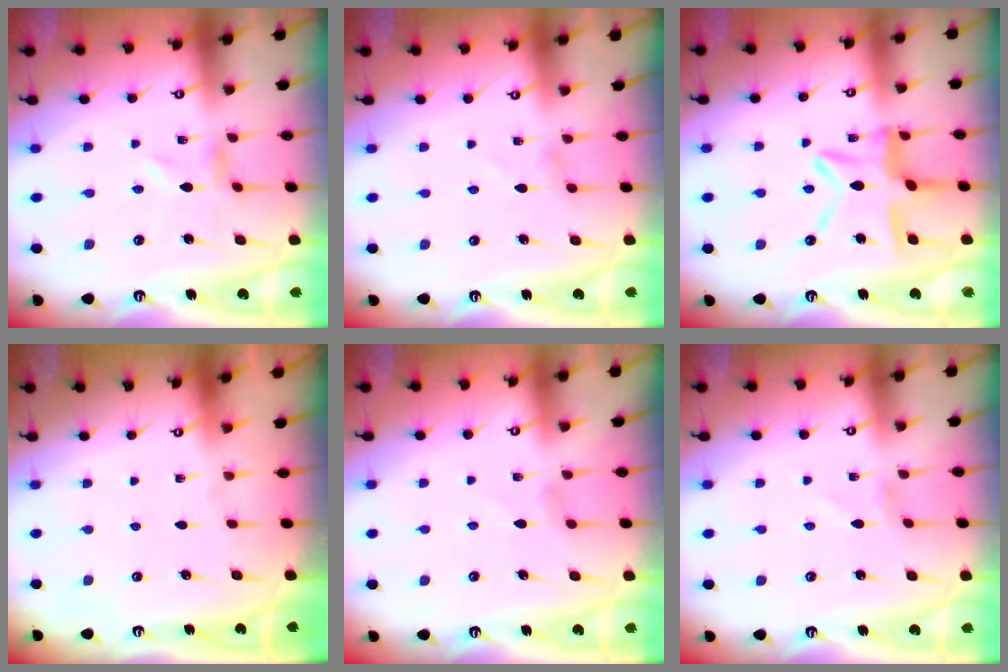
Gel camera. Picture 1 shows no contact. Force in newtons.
{"total": 0.5, "press": 0.5, "slide": 0.1}
{"total": 11.0, "press": 10.9, "slide": 1.0}
{"total": 0.0}
{"total": 2.1, "press": 2.0, "slide": 0.3}
{"total": 1.0, "press": 1.0, "slide": 0.1}